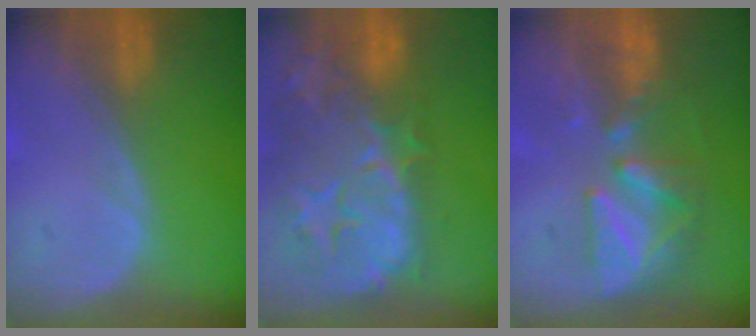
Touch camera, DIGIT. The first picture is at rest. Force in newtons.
{"total": 14.4, "press": 11.8, "slide": 8.2}
{"total": 7.6, "press": 7.3, "slide": 2.1}